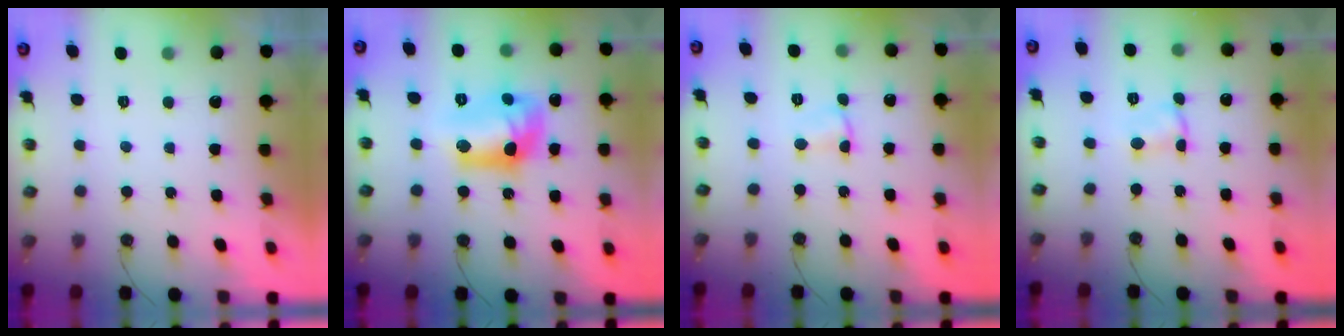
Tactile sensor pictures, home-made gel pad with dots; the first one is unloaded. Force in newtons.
{"total": 16.1, "press": 15.6, "slide": 4.1}
{"total": 2.9, "press": 0.9, "slide": 2.7}
{"total": 1.8, "press": 1.8, "slide": 0.1}